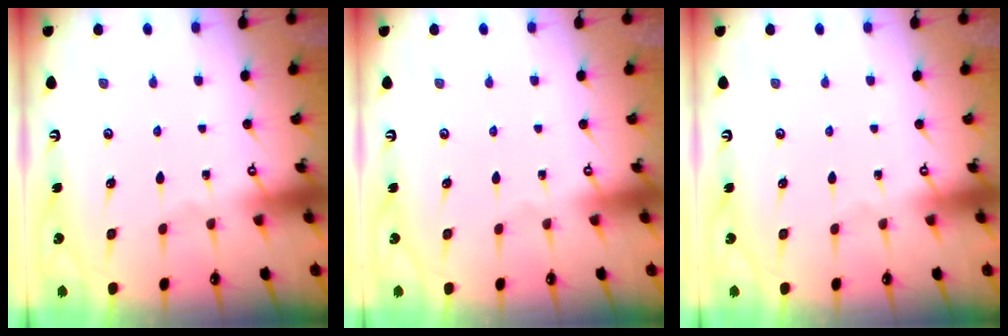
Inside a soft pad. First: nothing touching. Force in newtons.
{"total": 0.0}
{"total": 0.0}